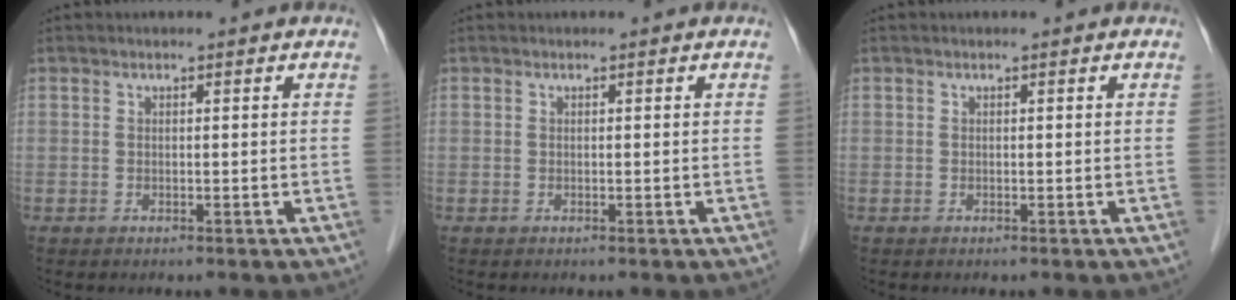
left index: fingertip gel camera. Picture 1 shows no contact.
{"total": 0.0}
{"total": 0.0}